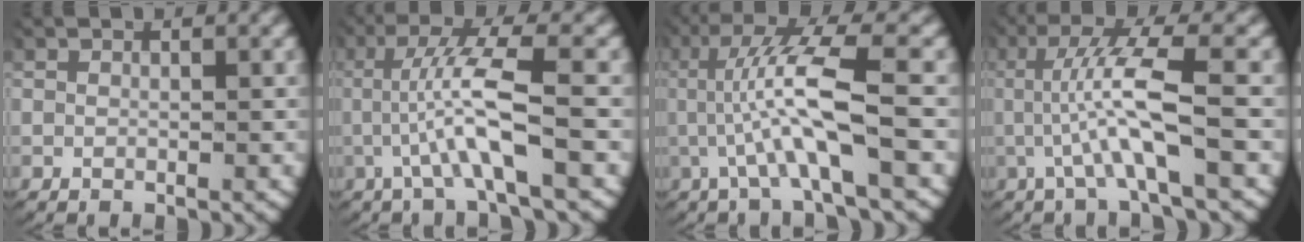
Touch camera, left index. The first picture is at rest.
{"total": 5.4, "force": [0.3, 1.1, 5.3], "torque": [-0.100, 0.007, 0.000]}
{"total": 6.4, "force": [0.7, 1.3, 6.2], "torque": [-0.109, 0.013, 0.005]}
{"total": 5.8, "force": [0.5, 1.2, 5.6], "torque": [-0.103, 0.010, 0.002]}